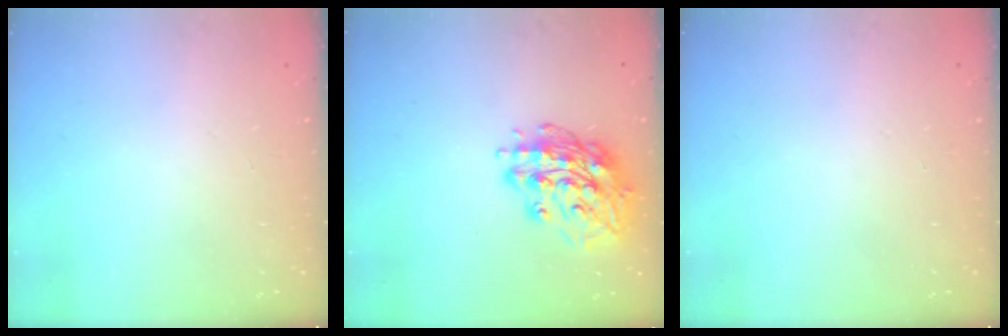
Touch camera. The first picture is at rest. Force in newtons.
{"total": 15.3, "press": 15.3, "slide": 0.8}
{"total": 0.0}